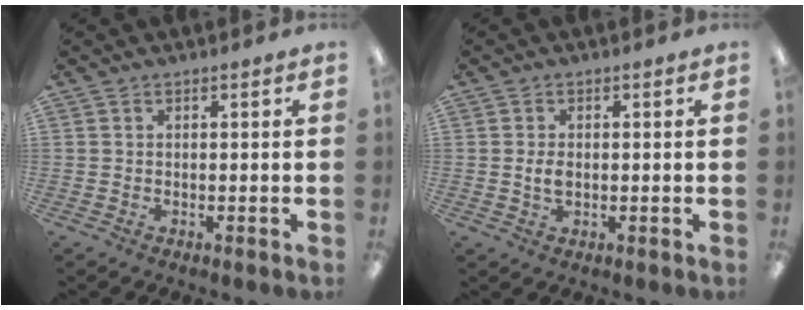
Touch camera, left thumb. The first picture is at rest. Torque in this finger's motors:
{"motor_torque": [-0.01, 0.03, 0.10, -0.18, 0.00]}